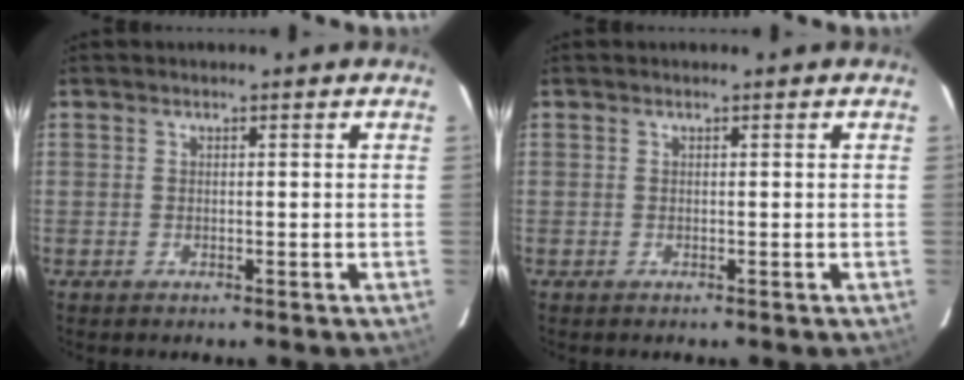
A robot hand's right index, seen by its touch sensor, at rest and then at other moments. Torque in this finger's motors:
{"motor_torque": [0.00, 0.00, 0.00, 0.00]}